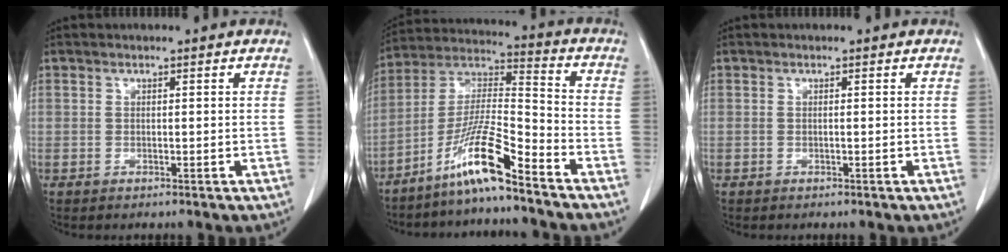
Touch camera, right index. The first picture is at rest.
{"total": 11.8, "force": [-8.2, 0.0, 8.4], "torque": [-0.170, -0.004, -0.161]}
{"total": 0.0}